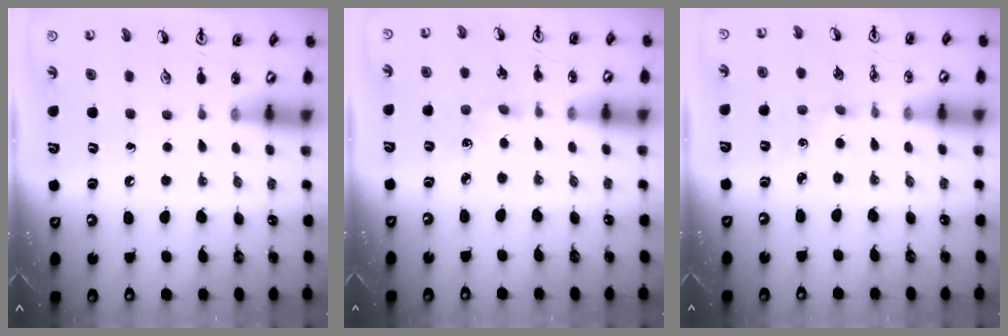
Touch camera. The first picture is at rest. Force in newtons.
{"total": 3.1, "press": 3.1, "slide": 0.3}
{"total": 1.4, "press": 1.4, "slide": 0.3}